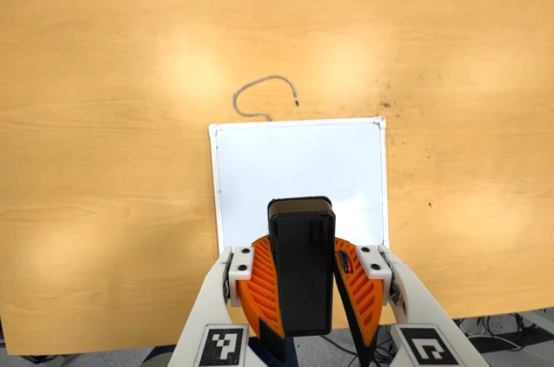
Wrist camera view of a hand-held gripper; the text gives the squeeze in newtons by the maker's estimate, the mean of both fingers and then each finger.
{"total": 10.1, "left": 10.1, "right": 10.1}